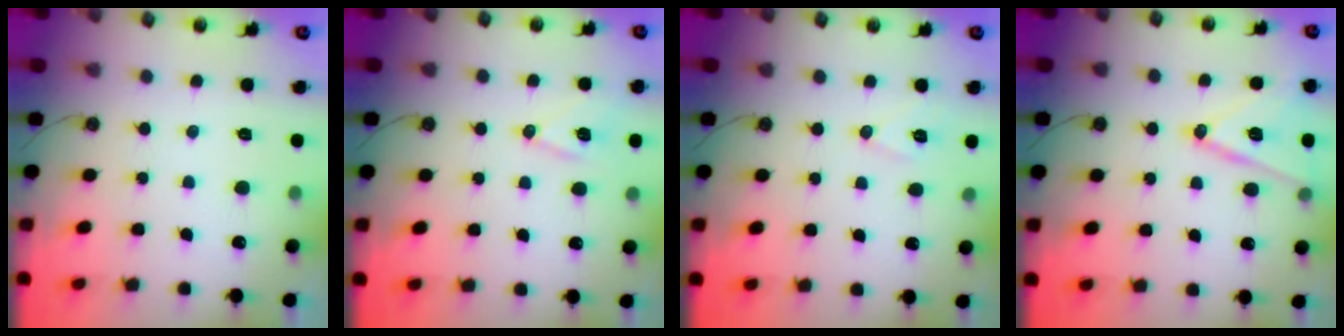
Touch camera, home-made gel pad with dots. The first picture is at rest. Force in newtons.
{"total": 8.9, "press": 8.4, "slide": 3.0}
{"total": 7.6, "press": 6.1, "slide": 4.5}
{"total": 14.7, "press": 14.3, "slide": 3.4}